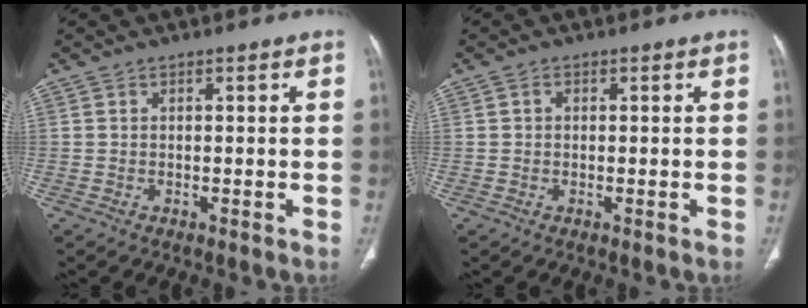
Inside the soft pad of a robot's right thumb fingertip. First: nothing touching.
{"total": 0.7, "force": [0.1, 0.6, 0.3], "torque": [-0.003, 0.002, 0.001]}